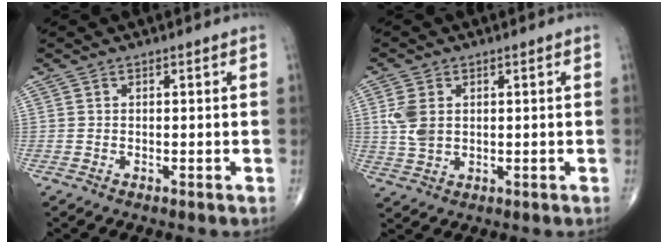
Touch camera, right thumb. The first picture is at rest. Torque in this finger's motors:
{"motor_torque": [0.76, 1.07, 0.75, 0.22, 0.06]}